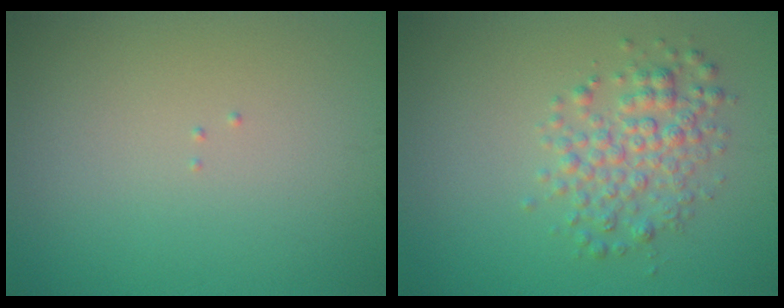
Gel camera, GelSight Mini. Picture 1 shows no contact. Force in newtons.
{"total": 3.4, "press": 3.4, "slide": 0.1}